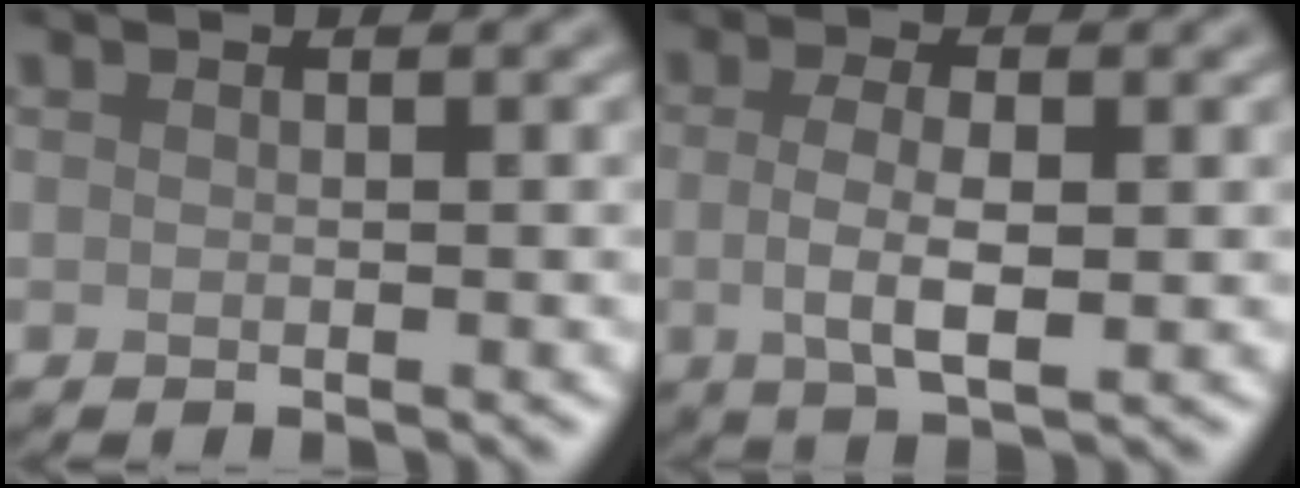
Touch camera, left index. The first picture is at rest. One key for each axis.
{"total": 3.9, "fx": -0.2, "fy": 1.3, "fz": 3.7, "tx": -0.076, "ty": -0.004, "tz": -0.004}